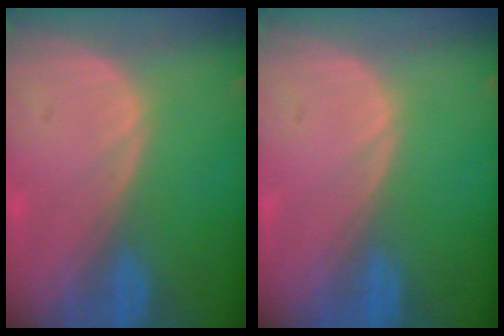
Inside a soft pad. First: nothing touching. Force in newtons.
{"total": 0.0}